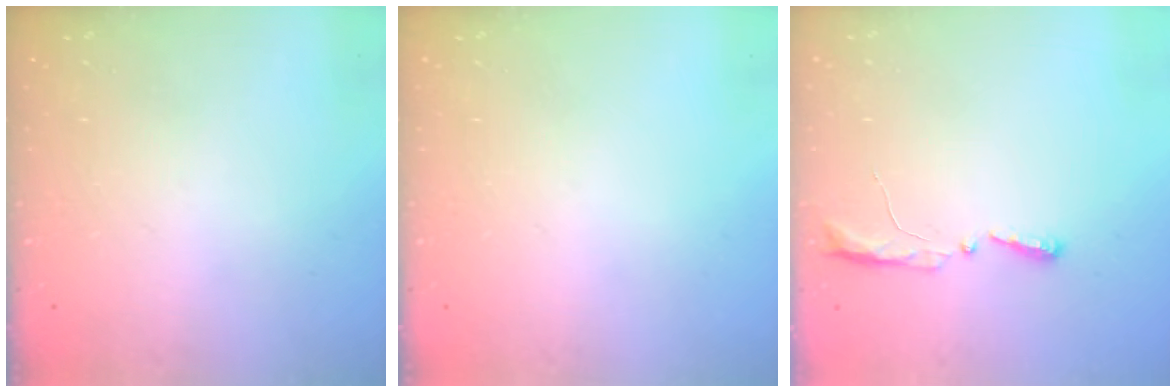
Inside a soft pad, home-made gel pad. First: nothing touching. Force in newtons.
{"total": 0.0}
{"total": 8.2, "press": 5.2, "slide": 6.2}